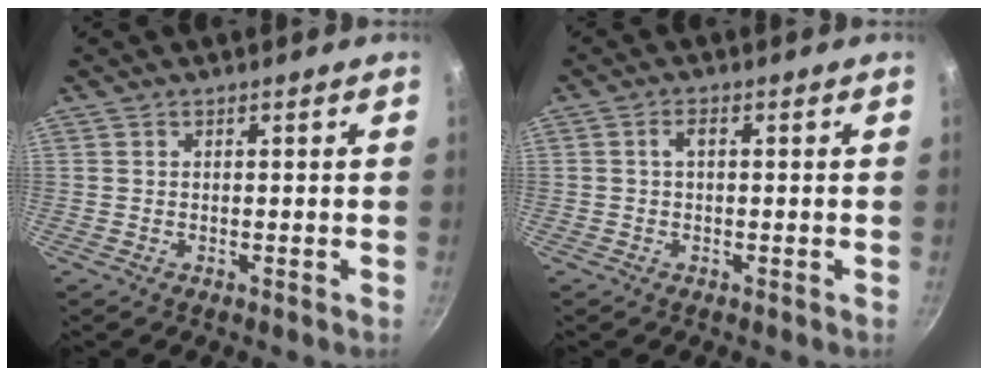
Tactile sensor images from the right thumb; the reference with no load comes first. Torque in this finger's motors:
{"motor_torque": [-0.34, 0.21, 0.34, 0.52, -0.01]}